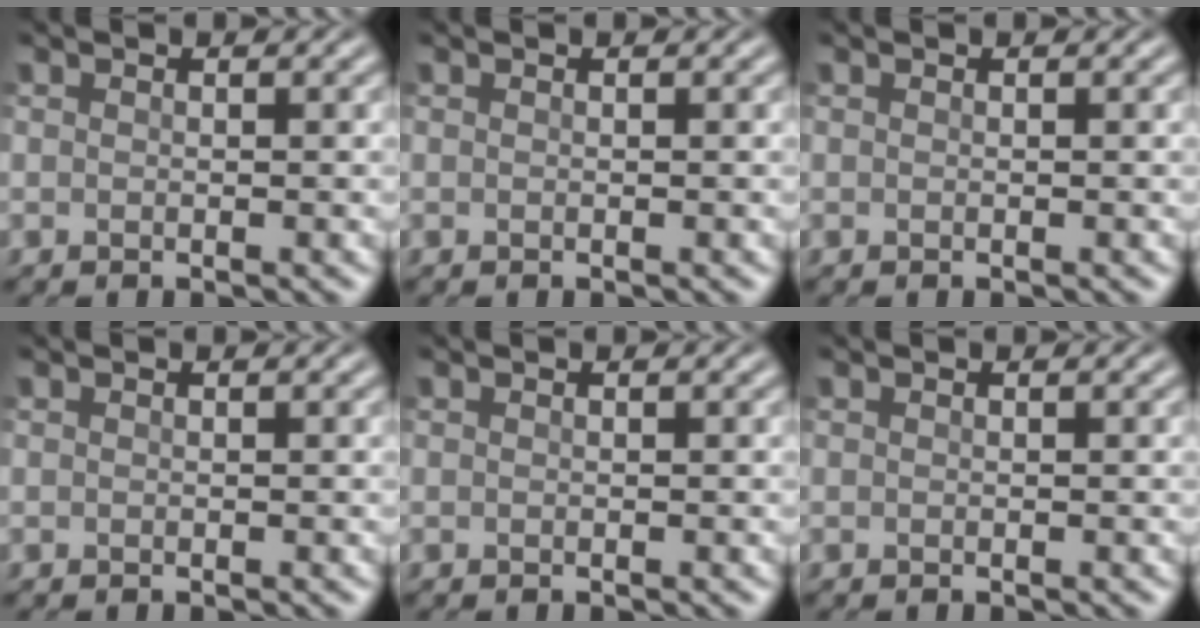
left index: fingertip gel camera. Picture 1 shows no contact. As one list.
[{"total": 0.0}, {"total": 0.0}, {"total": 0.0}, {"total": 0.0}, {"total": 0.0}]